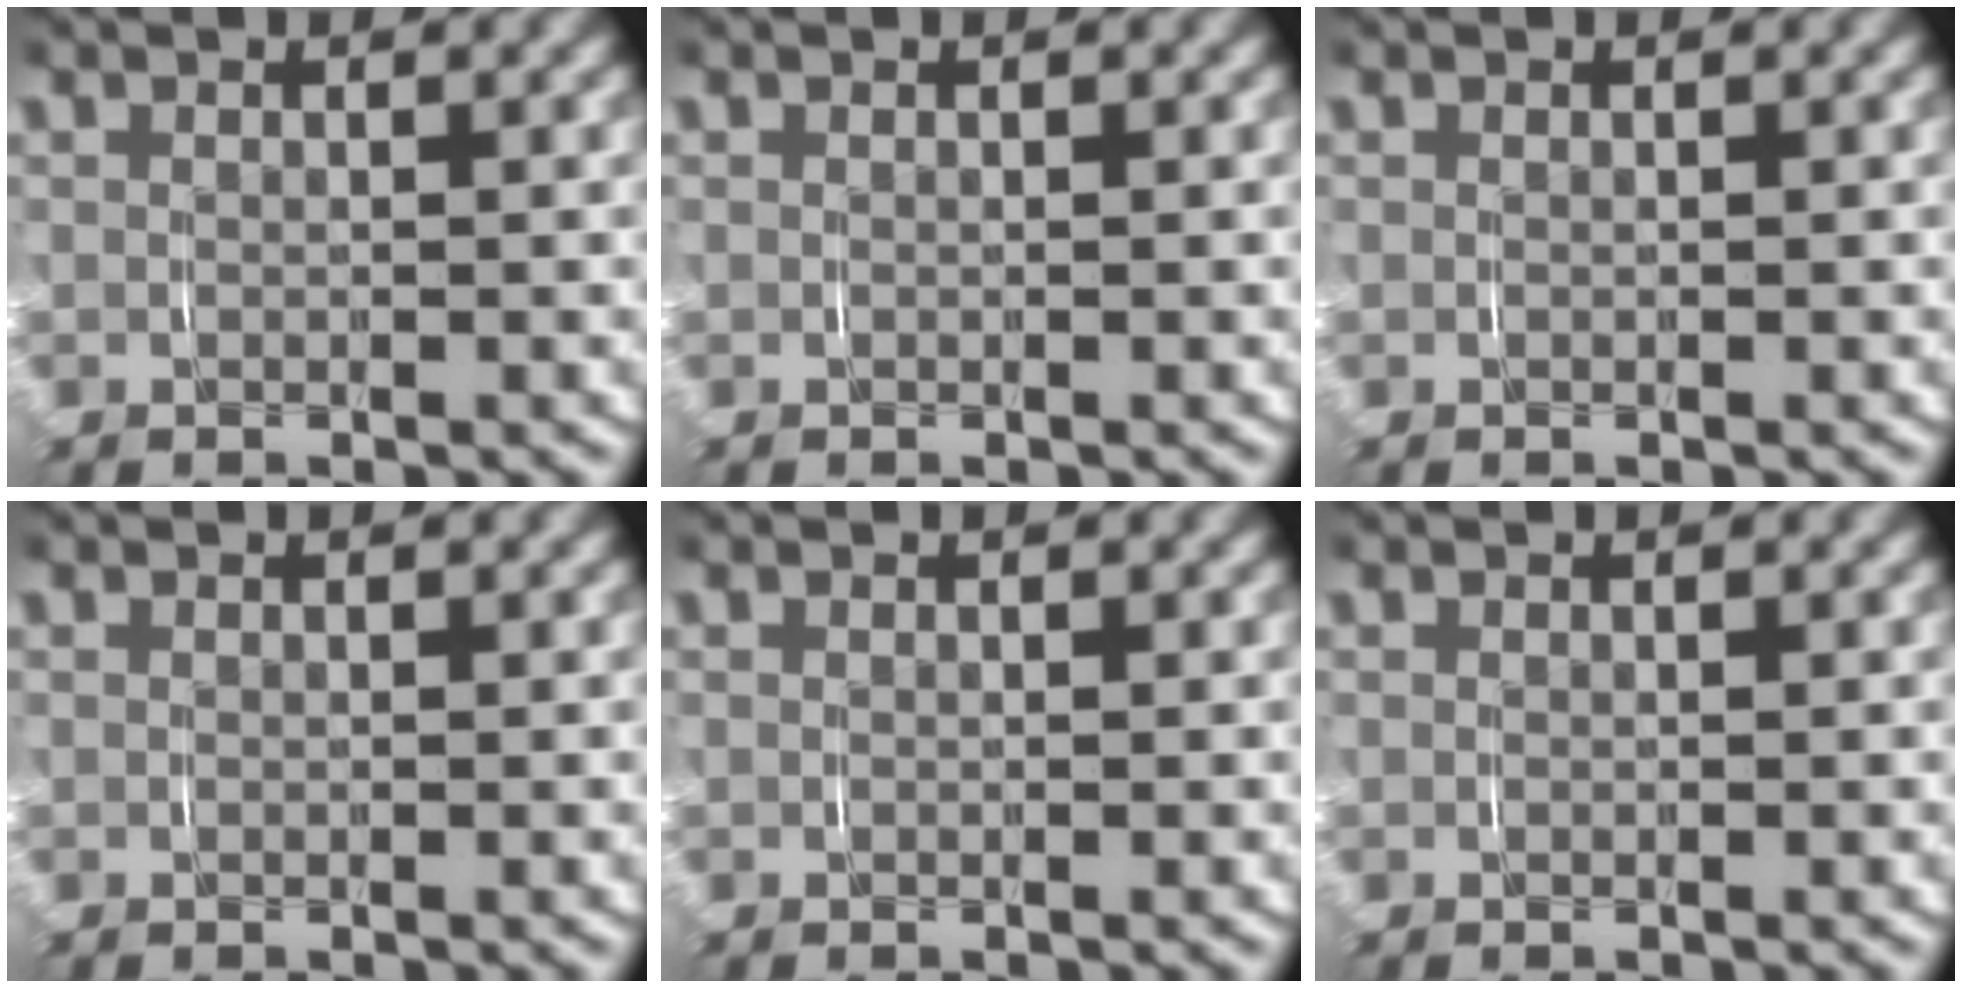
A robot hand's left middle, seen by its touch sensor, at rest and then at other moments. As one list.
[{"total": 0.0}, {"total": 0.0}, {"total": 0.0}, {"total": 0.0}, {"total": 0.0}]